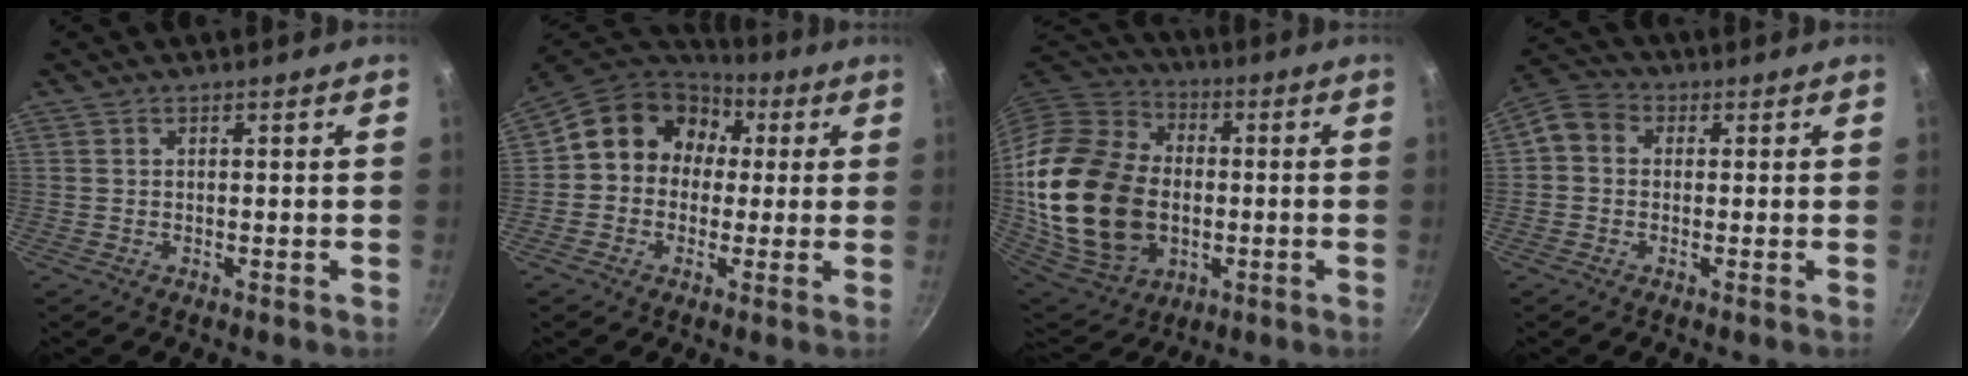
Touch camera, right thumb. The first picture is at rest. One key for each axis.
{"total": 13.7, "fx": 2.0, "fy": 11.9, "fz": 6.5, "tx": -0.074, "ty": 0.033, "tz": 0.010}
{"total": 27.7, "fx": -1.7, "fy": 19.9, "fz": 19.2, "tx": -0.373, "ty": 0.018, "tz": -0.015}
{"total": 5.4, "fx": 0.2, "fy": 4.6, "fz": 2.9, "tx": -0.047, "ty": 0.016, "tz": -0.017}